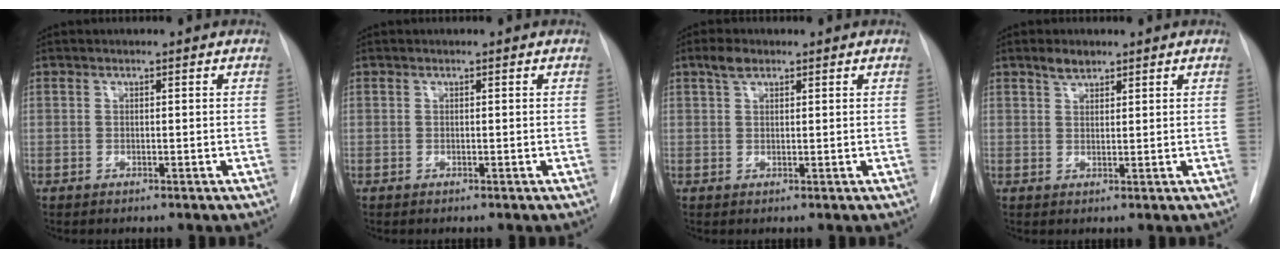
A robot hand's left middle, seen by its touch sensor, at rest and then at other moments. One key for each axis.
{"total": 0.0}
{"total": 2.3, "fx": 1.6, "fy": 1.0, "fz": 1.3, "tx": -0.029, "ty": 0.007, "tz": 0.031}
{"total": 2.2, "fx": 1.8, "fy": 0.9, "fz": 1.0, "tx": -0.020, "ty": 0.002, "tz": 0.033}